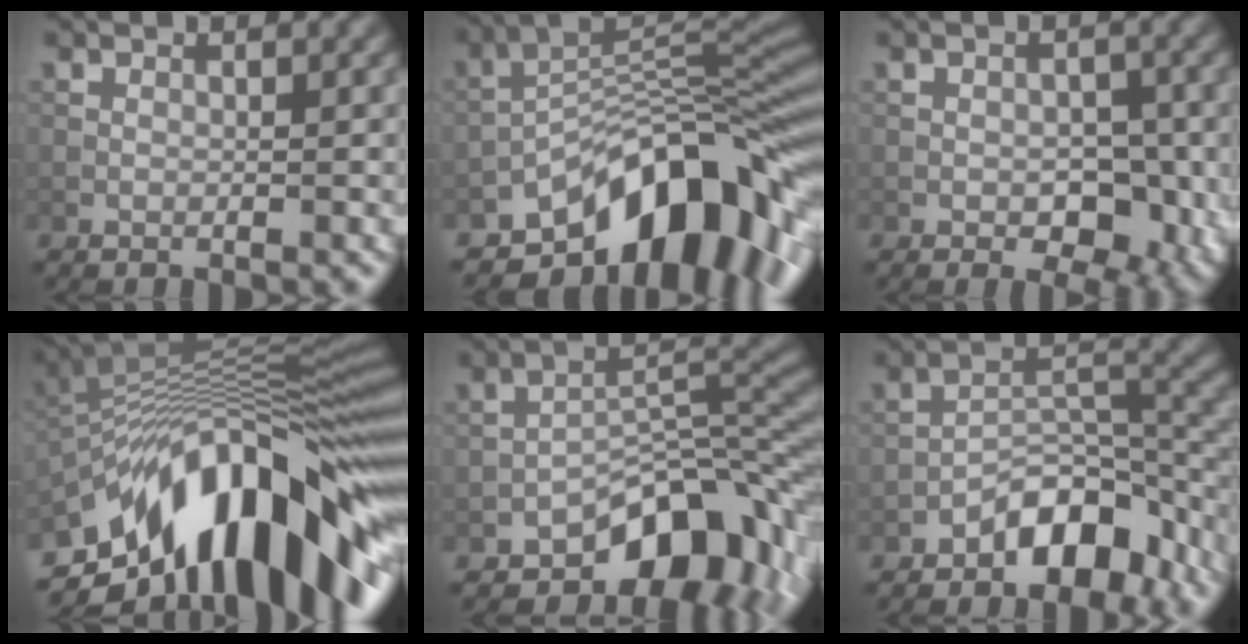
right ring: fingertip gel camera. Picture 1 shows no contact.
{"total": 13.4, "force": [-7.5, 6.0, 9.4], "torque": [-0.133, 0.017, -0.130]}
{"total": 5.4, "force": [-1.3, 3.1, 4.1], "torque": [-0.047, -0.006, -0.020]}
{"total": 15.8, "force": [-6.7, 6.4, 12.8], "torque": [-0.188, 0.038, -0.131]}
{"total": 10.3, "force": [-6.0, 5.0, 6.6], "torque": [-0.074, 0.014, -0.111]}
{"total": 6.7, "force": [-4.2, 3.0, 4.3], "torque": [-0.055, 0.015, -0.076]}